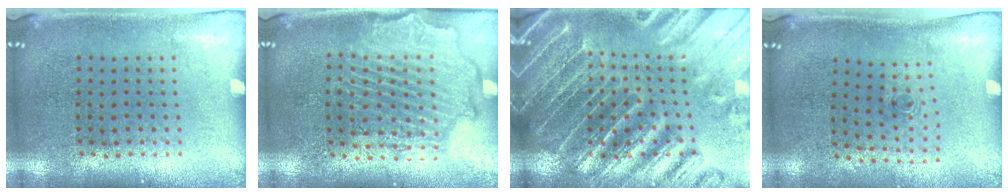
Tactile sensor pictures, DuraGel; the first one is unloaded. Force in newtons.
{"total": 2.1, "press": 2.0, "slide": 0.4}
{"total": 4.4, "press": 4.0, "slide": 1.7}
{"total": 0.7, "press": 0.3, "slide": 0.6}